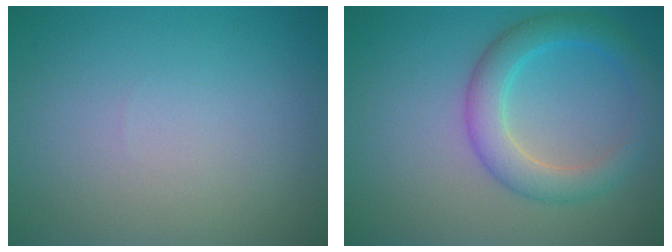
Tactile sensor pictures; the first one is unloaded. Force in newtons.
{"total": 4.2, "press": 4.2, "slide": 0.1}